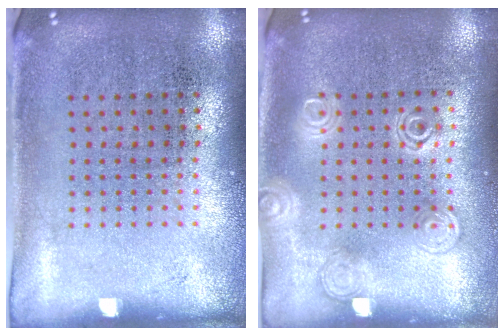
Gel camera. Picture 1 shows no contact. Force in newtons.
{"total": 1.2, "press": 1.2, "slide": 0.1}